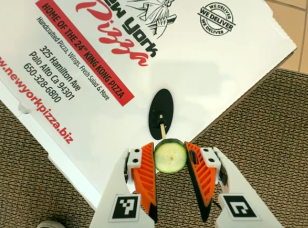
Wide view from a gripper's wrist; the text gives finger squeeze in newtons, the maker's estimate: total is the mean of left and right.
{"total": 8.2, "left": 8.4, "right": 7.9}